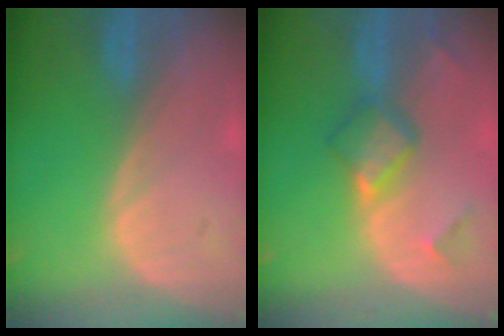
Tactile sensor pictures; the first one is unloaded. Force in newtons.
{"total": 5.6, "press": 4.9, "slide": 2.7}